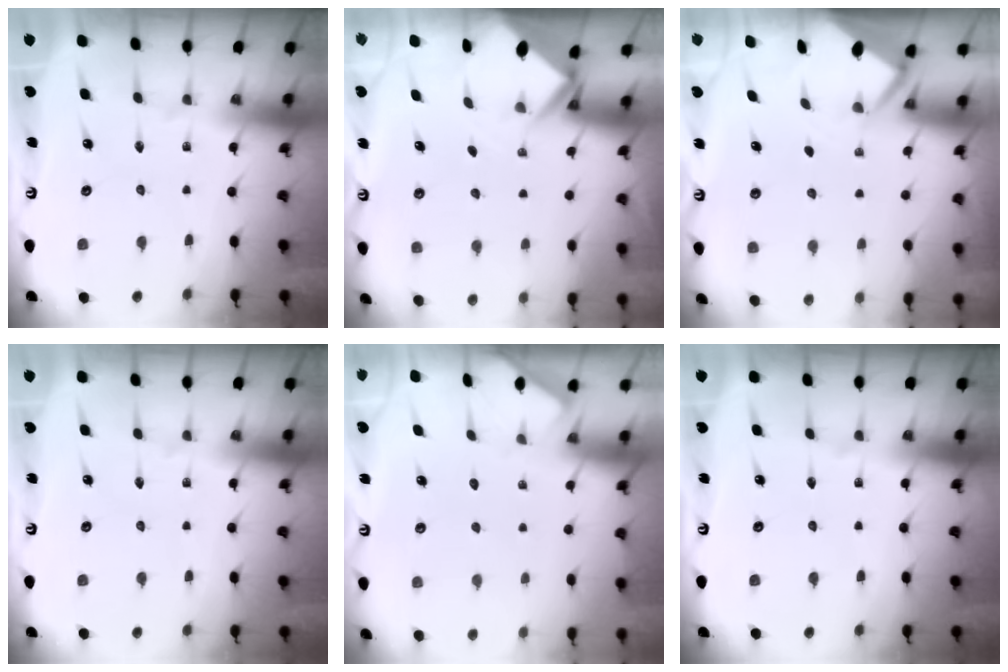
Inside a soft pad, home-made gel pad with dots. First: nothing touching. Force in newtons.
{"total": 2.6, "press": 2.6, "slide": 0.1}
{"total": 2.8, "press": 2.7, "slide": 0.3}
{"total": 0.0}
{"total": 1.2, "press": 1.2, "slide": 0.2}
{"total": 0.0}